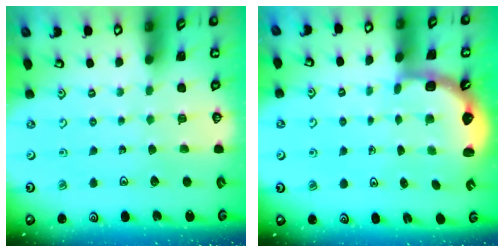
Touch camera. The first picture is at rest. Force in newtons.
{"total": 2.5, "press": 2.1, "slide": 1.3}